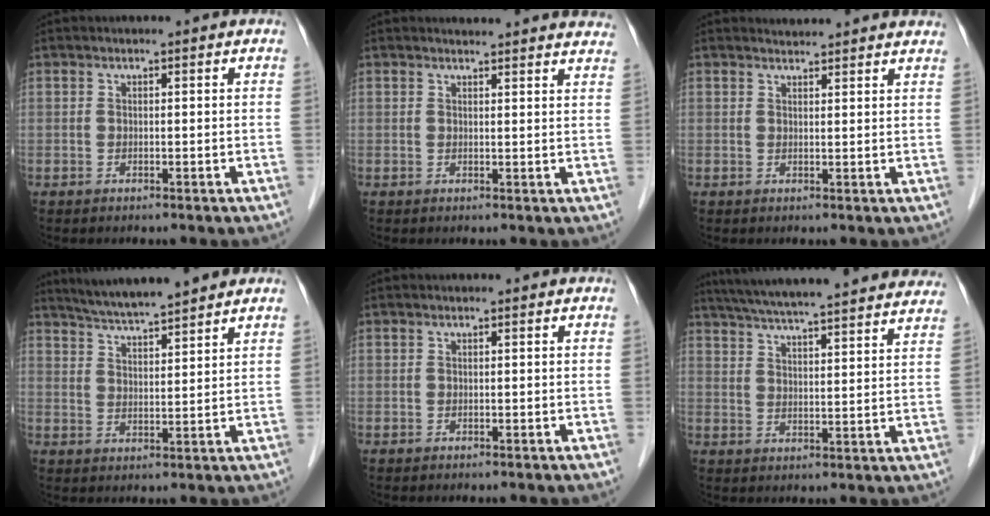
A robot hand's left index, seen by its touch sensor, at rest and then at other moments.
{"total": 10.2, "force": [9.9, 1.1, 1.8], "torque": [-0.001, -0.006, 0.087]}
{"total": 5.0, "force": [4.9, 0.5, 0.4], "torque": [-0.007, 0.013, 0.047]}
{"total": 10.0, "force": [9.1, 0.2, 4.3], "torque": [-0.078, 0.023, 0.145]}
{"total": 0.0}
{"total": 29.8, "force": [26.9, 2.7, 12.6], "torque": [-0.208, -0.014, 0.343]}